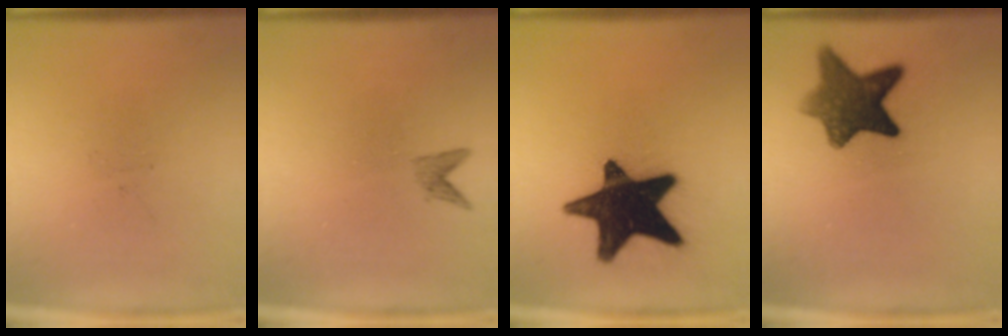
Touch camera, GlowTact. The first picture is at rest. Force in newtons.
{"total": 1.1}
{"total": 19.3}
{"total": 9.6}